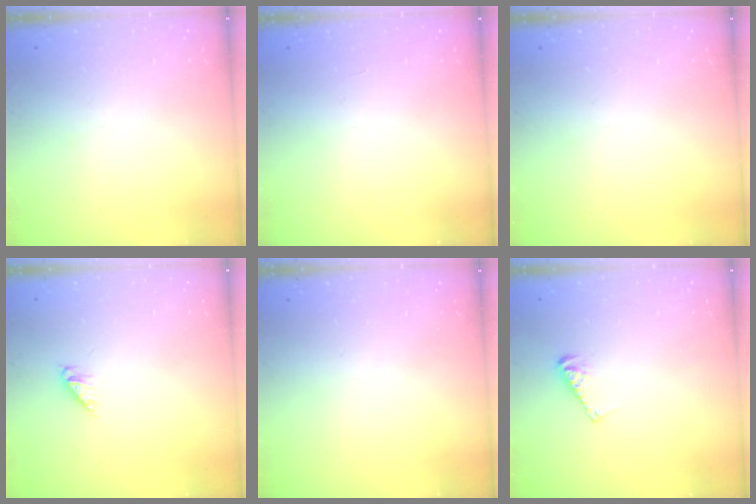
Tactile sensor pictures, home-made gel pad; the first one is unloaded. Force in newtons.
{"total": 0.0}
{"total": 0.0}
{"total": 3.0, "press": 3.0, "slide": 0.4}
{"total": 0.0}
{"total": 4.9, "press": 4.9, "slide": 0.5}